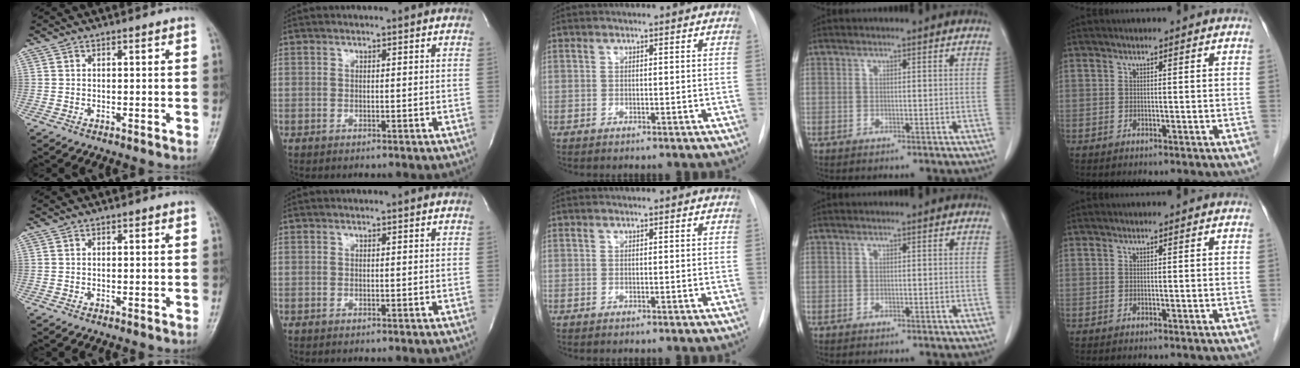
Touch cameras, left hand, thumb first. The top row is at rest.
{}